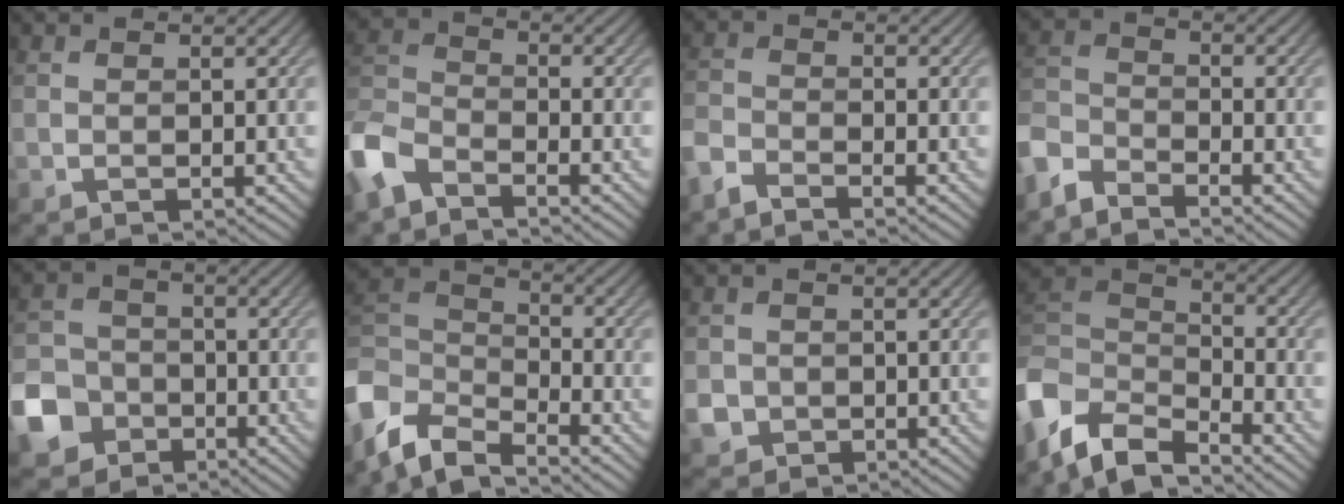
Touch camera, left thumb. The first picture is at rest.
{"total": 7.3, "force": [-5.2, 3.0, 4.1], "torque": [-0.104, -0.003, -0.127]}
{"total": 3.8, "force": [-3.4, 0.7, 1.5], "torque": [-0.039, -0.006, -0.081]}
{"total": 6.3, "force": [-5.6, 1.8, 2.3], "torque": [-0.062, -0.006, -0.130]}
{"total": 8.3, "force": [-4.3, 6.3, 3.4], "torque": [-0.094, -0.015, -0.098]}
{"total": 7.1, "force": [-5.4, 3.0, 3.6], "torque": [-0.087, -0.002, -0.122]}
{"total": 2.3, "force": [-0.7, 2.1, 0.6], "torque": [-0.020, -0.006, -0.018]}
{"total": 7.3, "force": [-4.7, 3.7, 4.1], "torque": [-0.092, 0.004, -0.110]}